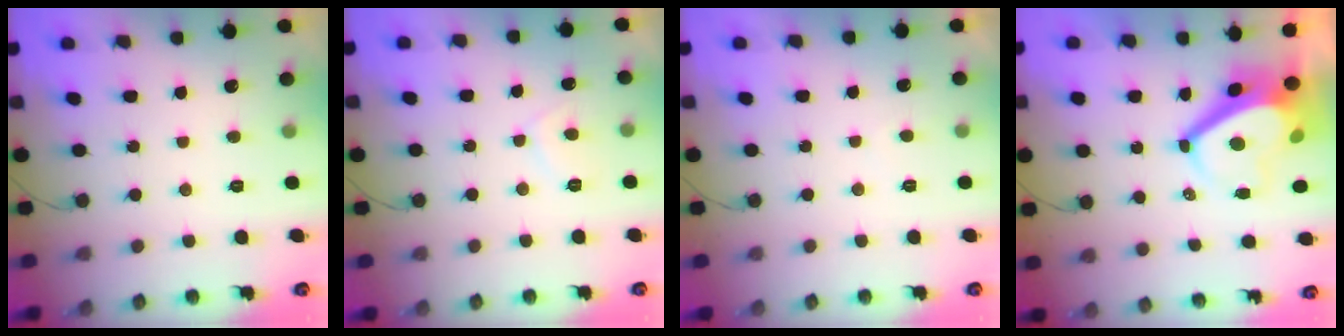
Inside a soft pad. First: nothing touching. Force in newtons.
{"total": 2.7, "press": 2.6, "slide": 0.8}
{"total": 0.6, "press": 0.3, "slide": 0.5}
{"total": 7.3, "press": 7.3, "slide": 0.8}